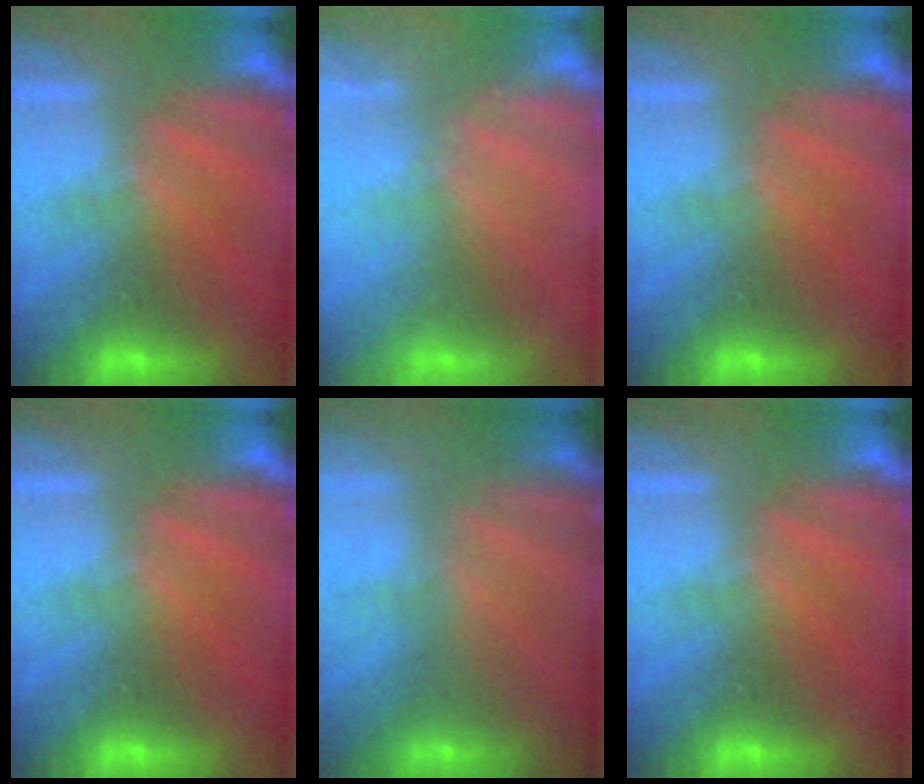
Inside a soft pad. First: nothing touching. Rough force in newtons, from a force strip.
{"total": 2.5}
{"total": 0.0}
{"total": 0.0}
{"total": 2.9}
{"total": 0.0}